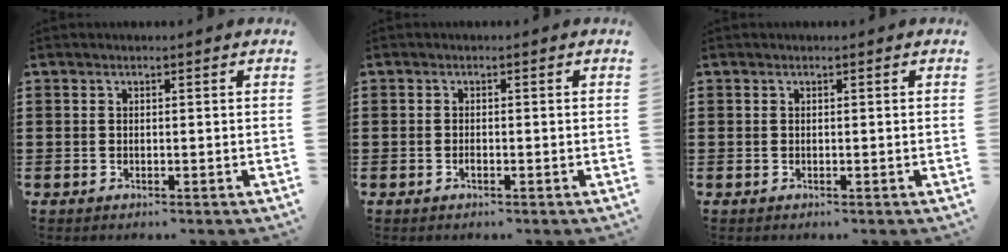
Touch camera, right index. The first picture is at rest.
{"total": 0.6, "force": [-0.4, 0.2, 0.4], "torque": [-0.009, -0.005, -0.005]}
{"total": 0.0}